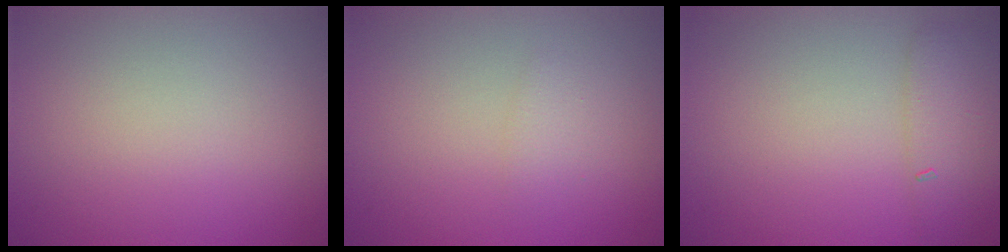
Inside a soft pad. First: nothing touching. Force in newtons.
{"total": 1.0, "press": 1.0, "slide": 0.1}
{"total": 2.5, "press": 2.5, "slide": 0.1}